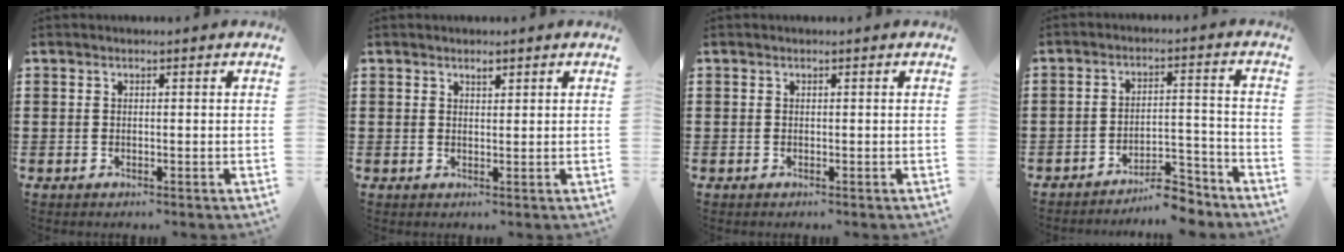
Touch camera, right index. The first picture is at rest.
{"total": 1.1, "force": [0.9, 0.5, 0.5], "torque": [-0.012, 0.002, 0.016]}
{"total": 0.0}
{"total": 6.9, "force": [-6.3, 1.2, 2.5], "torque": [-0.035, 0.018, -0.118]}